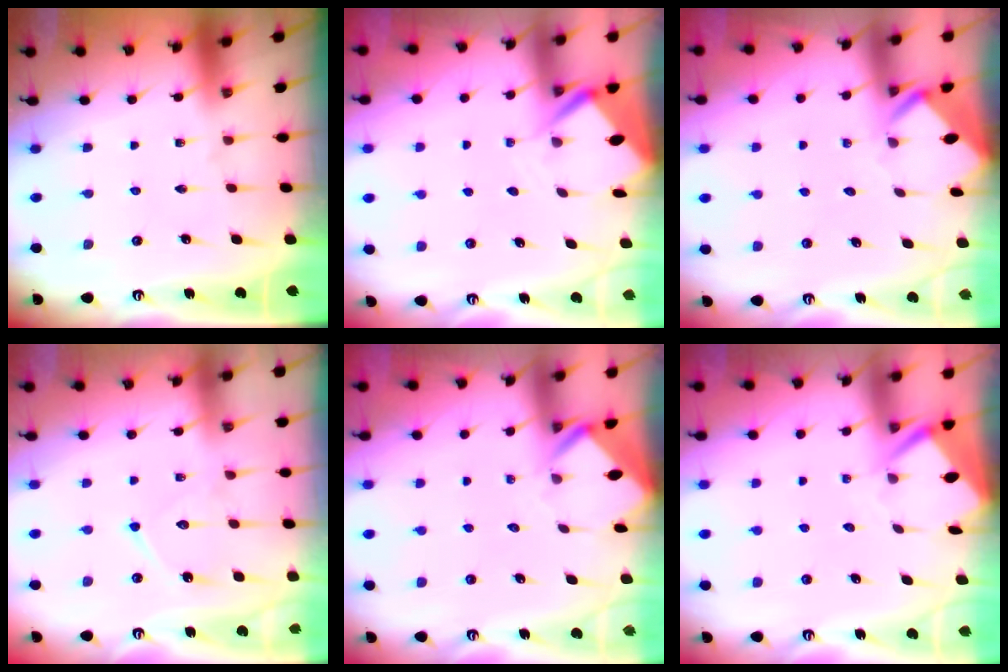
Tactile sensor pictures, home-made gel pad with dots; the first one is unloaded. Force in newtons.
{"total": 3.7, "press": 3.7, "slide": 0.3}
{"total": 3.6, "press": 3.6, "slide": 0.3}
{"total": 9.8, "press": 9.7, "slide": 0.8}
{"total": 2.6, "press": 2.6, "slide": 0.1}
{"total": 3.4, "press": 3.4, "slide": 0.3}